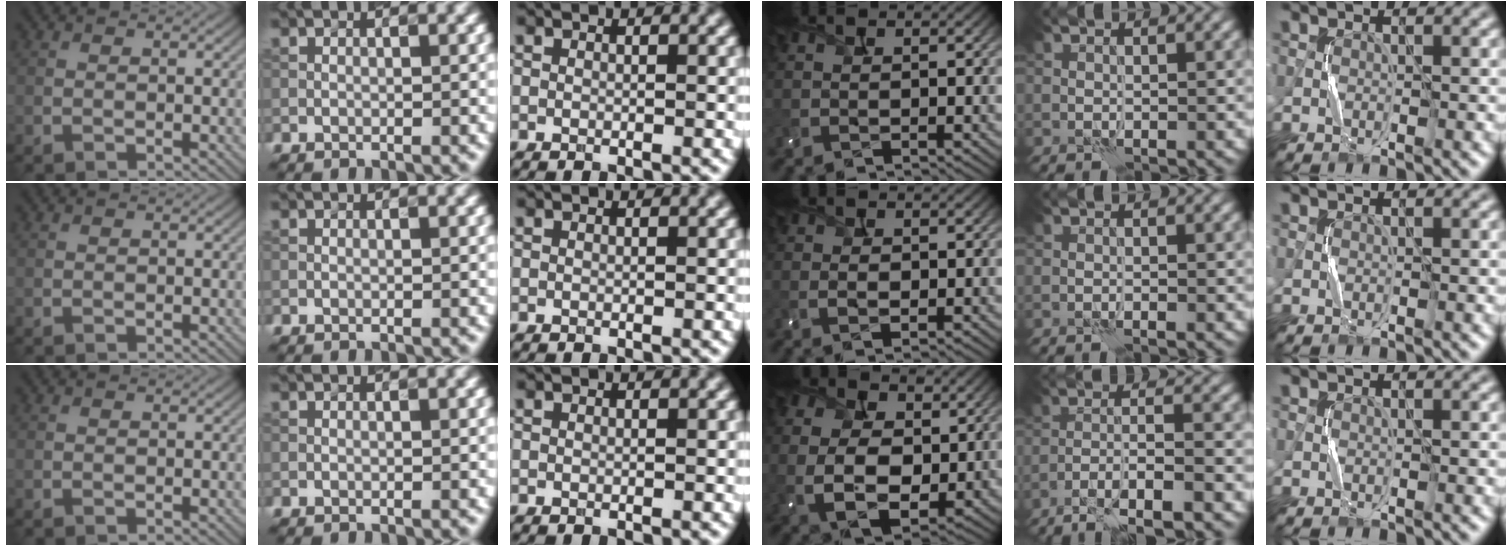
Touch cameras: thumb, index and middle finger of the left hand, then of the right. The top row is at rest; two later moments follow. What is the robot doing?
{"motion": "squeeze", "object": "bubble wrap"}